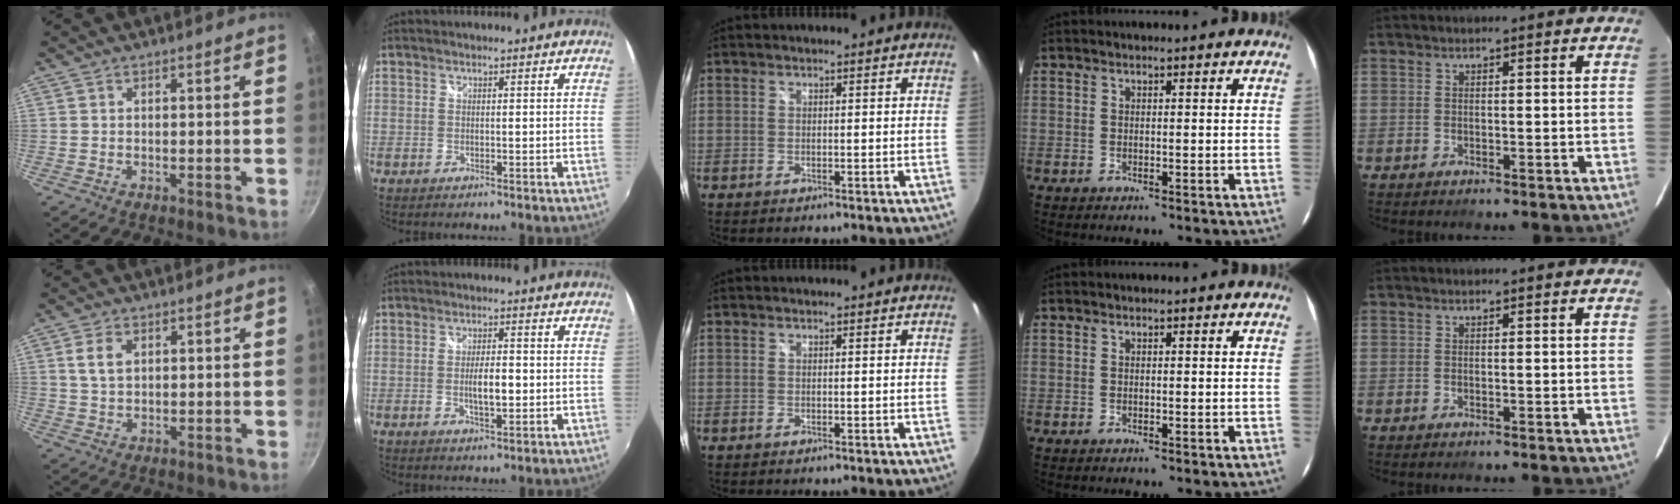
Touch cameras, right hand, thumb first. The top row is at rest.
{"thumb": {"total": 4.1, "force": [1.3, 2.7, 2.8], "torque": [-0.045, 0.000, 0.026]}, "index": {"total": 4.9, "force": [-0.7, 1.6, 4.6], "torque": [-0.084, -0.003, -0.010]}}